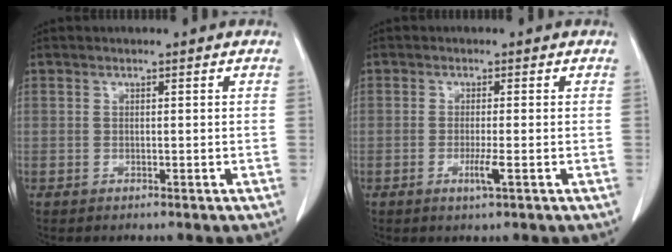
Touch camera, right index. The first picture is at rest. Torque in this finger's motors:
{"motor_torque": [0.58, -0.20, 0.30, 0.09]}